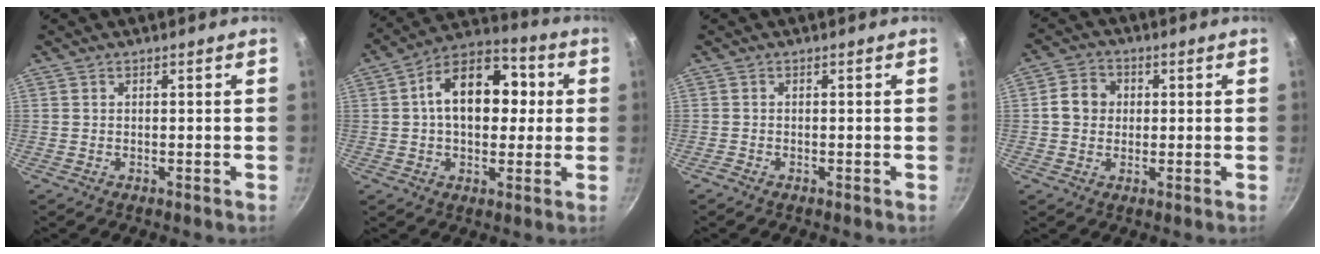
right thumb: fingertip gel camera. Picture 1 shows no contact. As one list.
[{"total": 16.4, "force": [2.3, 10.3, 12.5], "torque": [-0.160, 0.028, 0.026]}, {"total": 0.6, "force": [-0.5, 0.1, 0.2], "torque": [-0.008, -0.002, -0.015]}, {"total": 6.0, "force": [0.5, 5.2, 2.9], "torque": [-0.040, 0.013, 0.002]}]